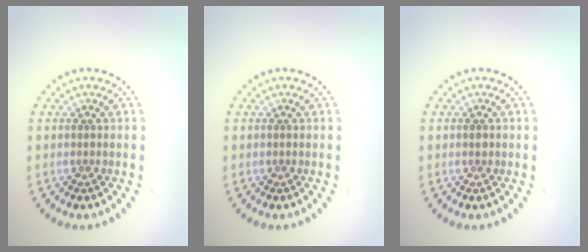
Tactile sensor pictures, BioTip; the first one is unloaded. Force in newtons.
{"total": 0.0}
{"total": 0.7, "press": 0.7, "slide": 0.0}